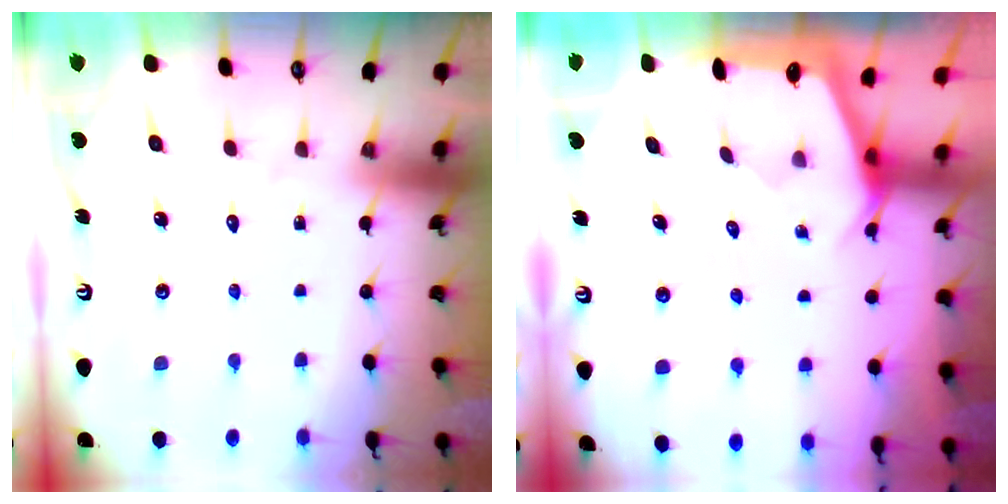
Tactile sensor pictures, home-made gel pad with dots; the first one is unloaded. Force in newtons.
{"total": 2.3, "press": 2.3, "slide": 0.3}